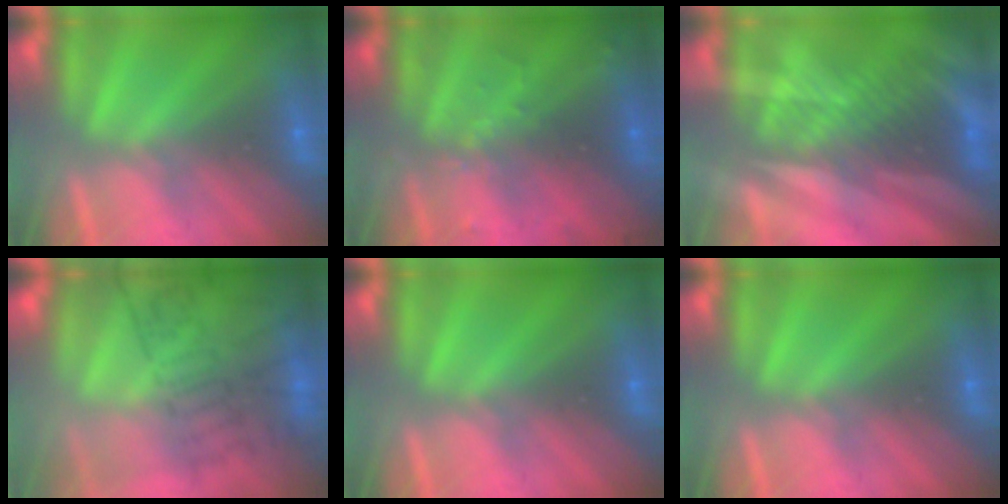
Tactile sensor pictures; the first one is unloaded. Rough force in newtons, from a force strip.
{"total": 2.9}
{"total": 2.8}
{"total": 7.5}
{"total": 0.0}
{"total": 0.0}